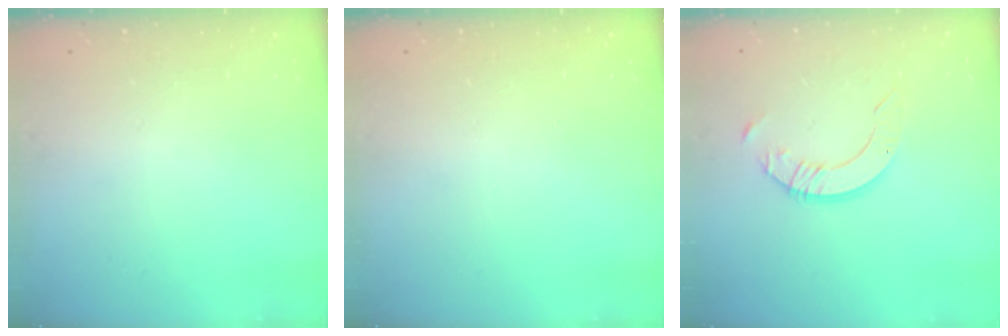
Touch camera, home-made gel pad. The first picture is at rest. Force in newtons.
{"total": 0.0}
{"total": 6.1, "press": 6.1, "slide": 0.6}